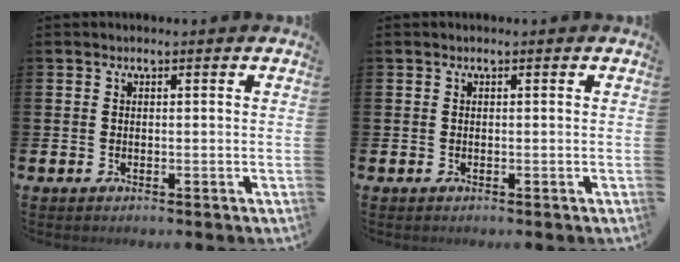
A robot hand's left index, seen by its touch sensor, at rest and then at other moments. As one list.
[{"total": 0.0}]